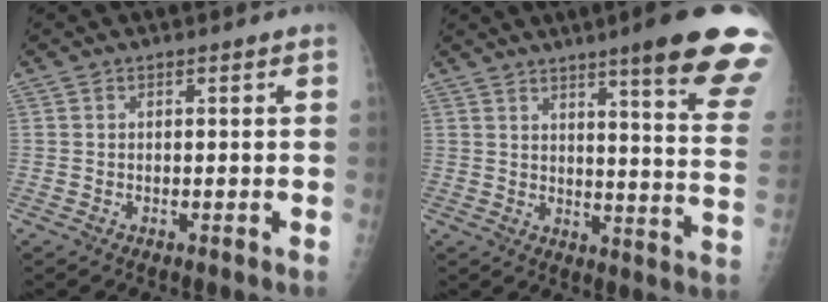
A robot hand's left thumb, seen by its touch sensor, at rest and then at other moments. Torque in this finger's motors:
{"motor_torque": [3.03, 1.72, 1.65, -1.12, 0.49]}